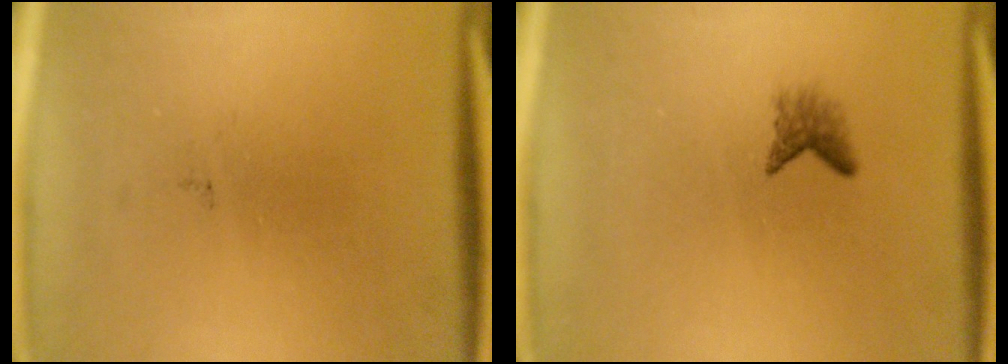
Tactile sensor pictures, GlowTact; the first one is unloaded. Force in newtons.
{"total": 1.6}